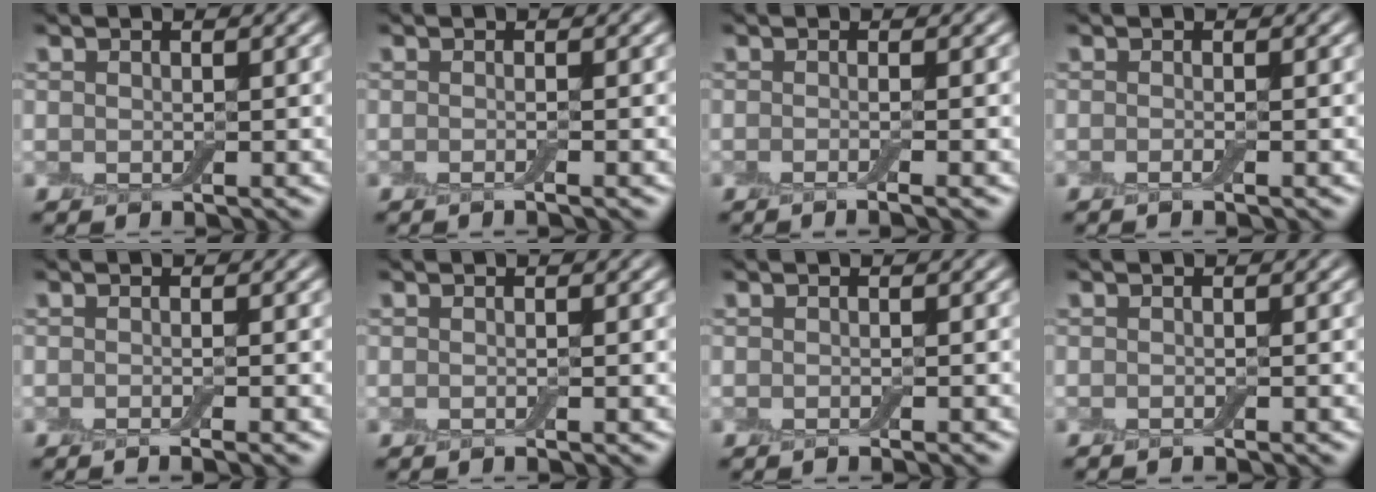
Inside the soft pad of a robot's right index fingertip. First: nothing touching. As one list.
[{"total": 1.2, "force": [-0.4, 0.2, 1.1], "torque": [-0.012, -0.007, -0.013]}, {"total": 2.5, "force": [-0.6, 0.9, 2.2], "torque": [-0.010, -0.004, -0.020]}, {"total": 0.8, "force": [-0.3, 0.2, 0.7], "torque": [-0.011, -0.008, -0.011]}, {"total": 1.9, "force": [-0.8, 0.5, 1.6], "torque": [-0.004, -0.002, -0.014]}, {"total": 0.8, "force": [-0.3, 0.1, 0.7], "torque": [-0.008, -0.004, -0.006]}, {"total": 0.9, "force": [-0.6, 0.1, 0.7], "torque": [-0.005, -0.001, -0.011]}, {"total": 0.8, "force": [-0.7, 0.0, 0.4], "torque": [-0.002, -0.004, -0.014]}]